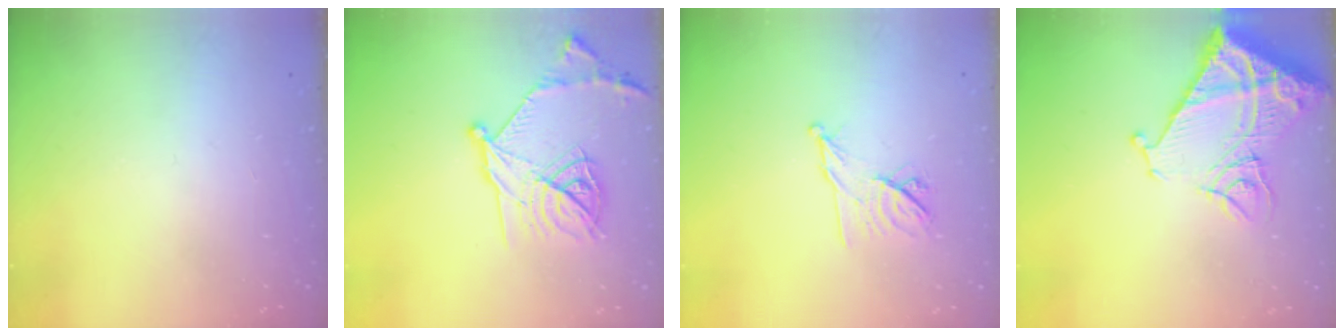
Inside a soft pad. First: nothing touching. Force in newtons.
{"total": 20.0, "press": 20.0, "slide": 1.2}
{"total": 10.0, "press": 9.9, "slide": 0.9}
{"total": 18.4, "press": 18.3, "slide": 2.2}